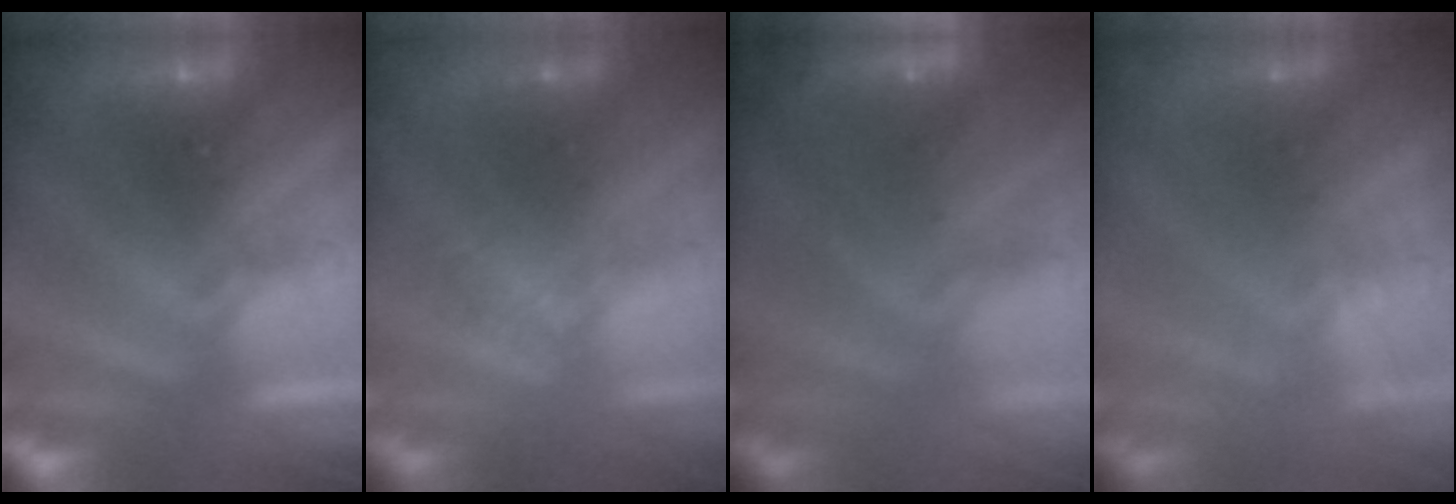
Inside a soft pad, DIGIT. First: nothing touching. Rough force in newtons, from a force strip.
{"total": 1.3}
{"total": 9.8}
{"total": 6.9}